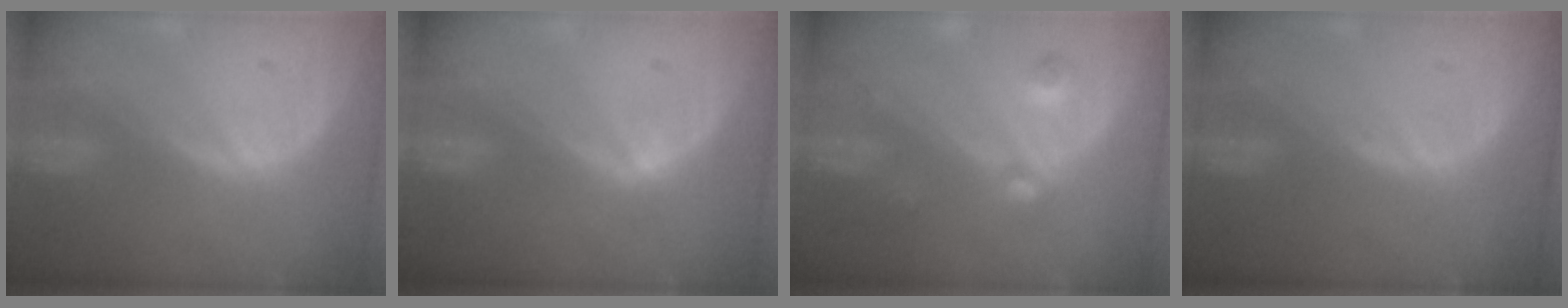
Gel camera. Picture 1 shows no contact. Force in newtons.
{"total": 1.3, "press": 0.9, "slide": 0.9}
{"total": 4.2, "press": 3.7, "slide": 1.9}
{"total": 0.0}